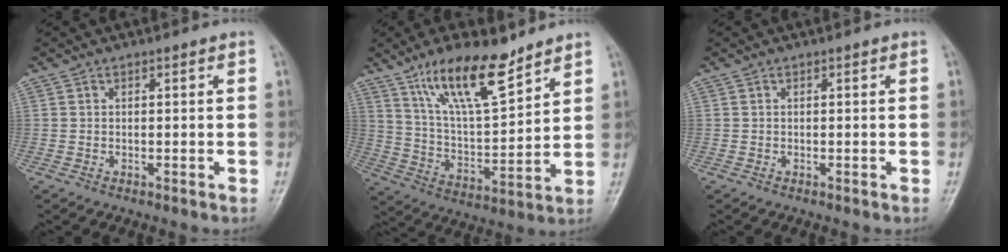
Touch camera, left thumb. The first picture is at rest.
{"total": 15.5, "force": [10.7, 4.7, 10.1], "torque": [-0.155, -0.061, 0.203]}
{"total": 0.0}